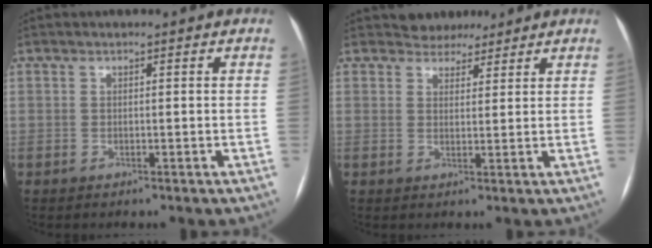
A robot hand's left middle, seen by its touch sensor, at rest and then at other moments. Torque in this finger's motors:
{"motor_torque": [0.00, -0.01, -0.02, 0.00]}